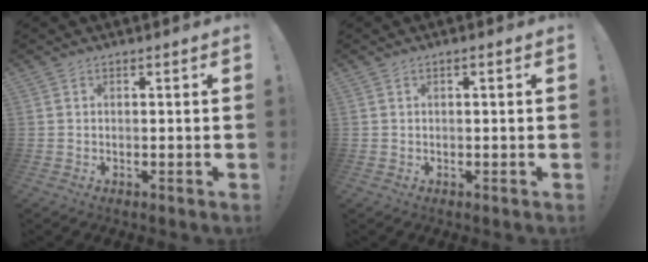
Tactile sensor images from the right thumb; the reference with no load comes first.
{"total": 1.0, "force": [0.0, -0.1, 1.0], "torque": [-0.019, 0.000, 0.000]}